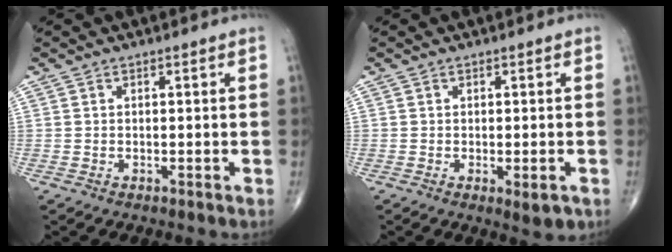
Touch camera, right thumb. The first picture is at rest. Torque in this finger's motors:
{"motor_torque": [-0.23, -0.15, 0.08, -0.01, -0.01]}